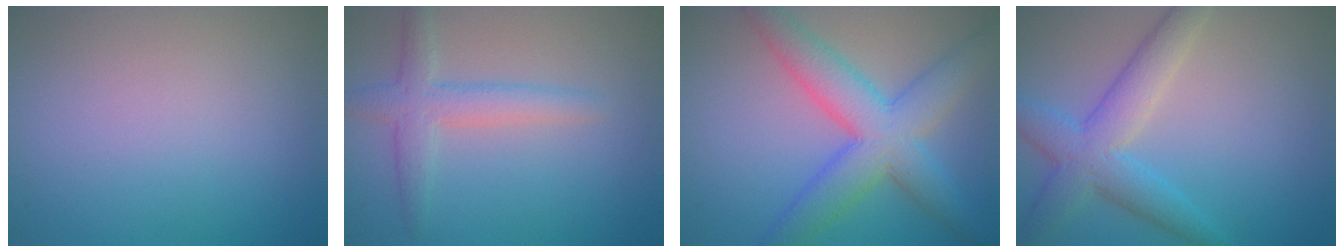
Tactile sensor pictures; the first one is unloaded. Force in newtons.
{"total": 3.3, "press": 3.3, "slide": 0.0}
{"total": 7.7, "press": 7.7, "slide": 0.1}
{"total": 5.3, "press": 5.3, "slide": 0.2}